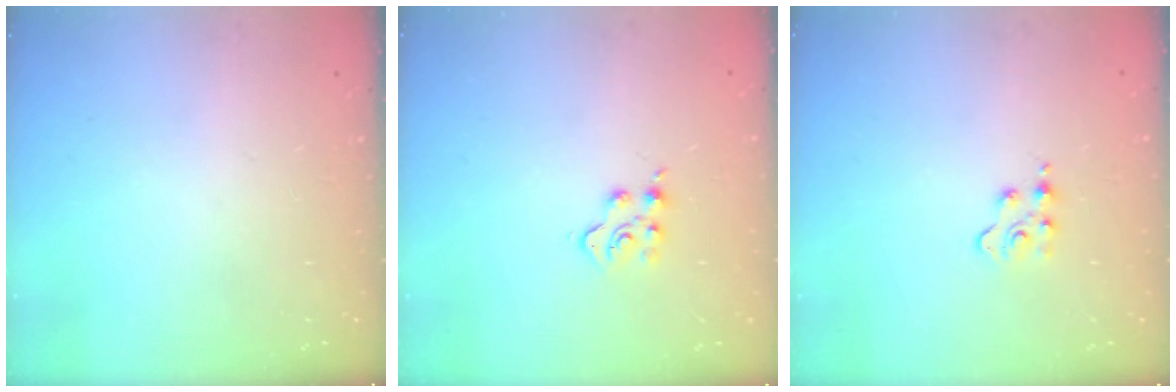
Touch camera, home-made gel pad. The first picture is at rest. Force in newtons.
{"total": 4.6, "press": 4.6, "slide": 0.6}
{"total": 2.8, "press": 2.8, "slide": 0.3}